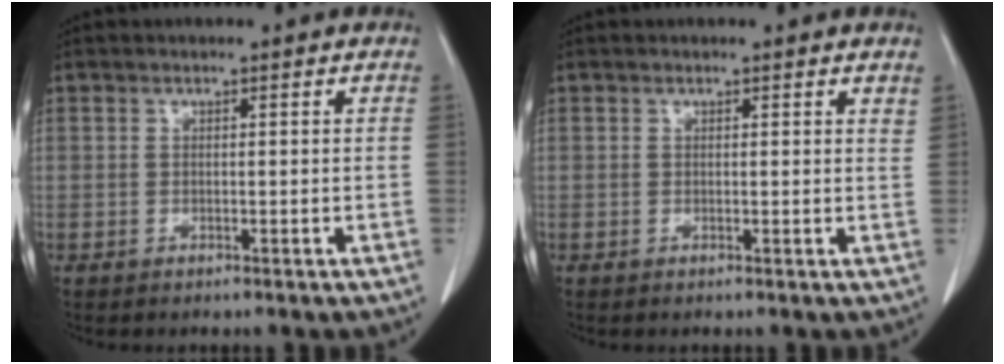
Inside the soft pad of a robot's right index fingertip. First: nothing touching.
{"total": 1.3, "force": [1.2, 0.3, 0.3], "torque": [-0.004, -0.003, 0.005]}